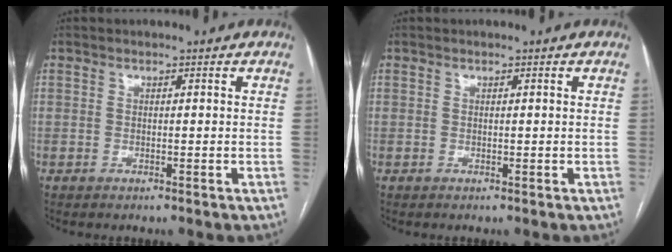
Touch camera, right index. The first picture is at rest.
{"total": 0.0}